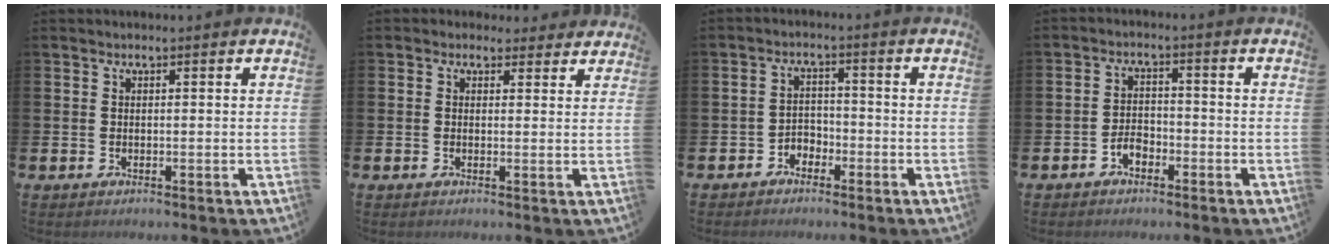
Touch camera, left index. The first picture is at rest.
{"total": 1.9, "force": [1.6, 1.0, 0.0], "torque": [0.008, -0.006, 0.025]}
{"total": 2.5, "force": [-2.2, 1.3, 0.1], "torque": [-0.015, 0.005, -0.048]}
{"total": 2.5, "force": [-1.7, 1.5, 1.1], "torque": [-0.029, 0.010, -0.035]}